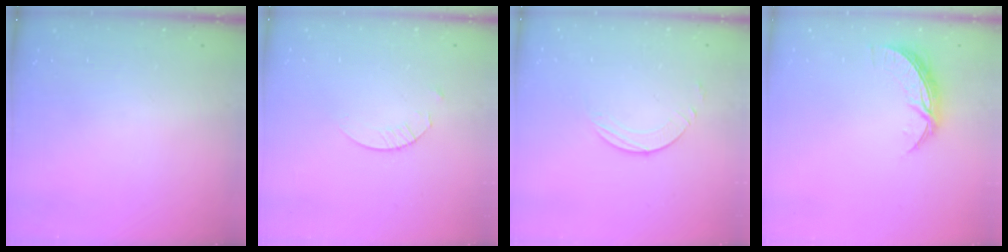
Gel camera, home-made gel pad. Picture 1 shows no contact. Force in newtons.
{"total": 2.4, "press": 2.4, "slide": 0.3}
{"total": 3.9, "press": 3.8, "slide": 0.5}
{"total": 7.6, "press": 7.6, "slide": 0.1}